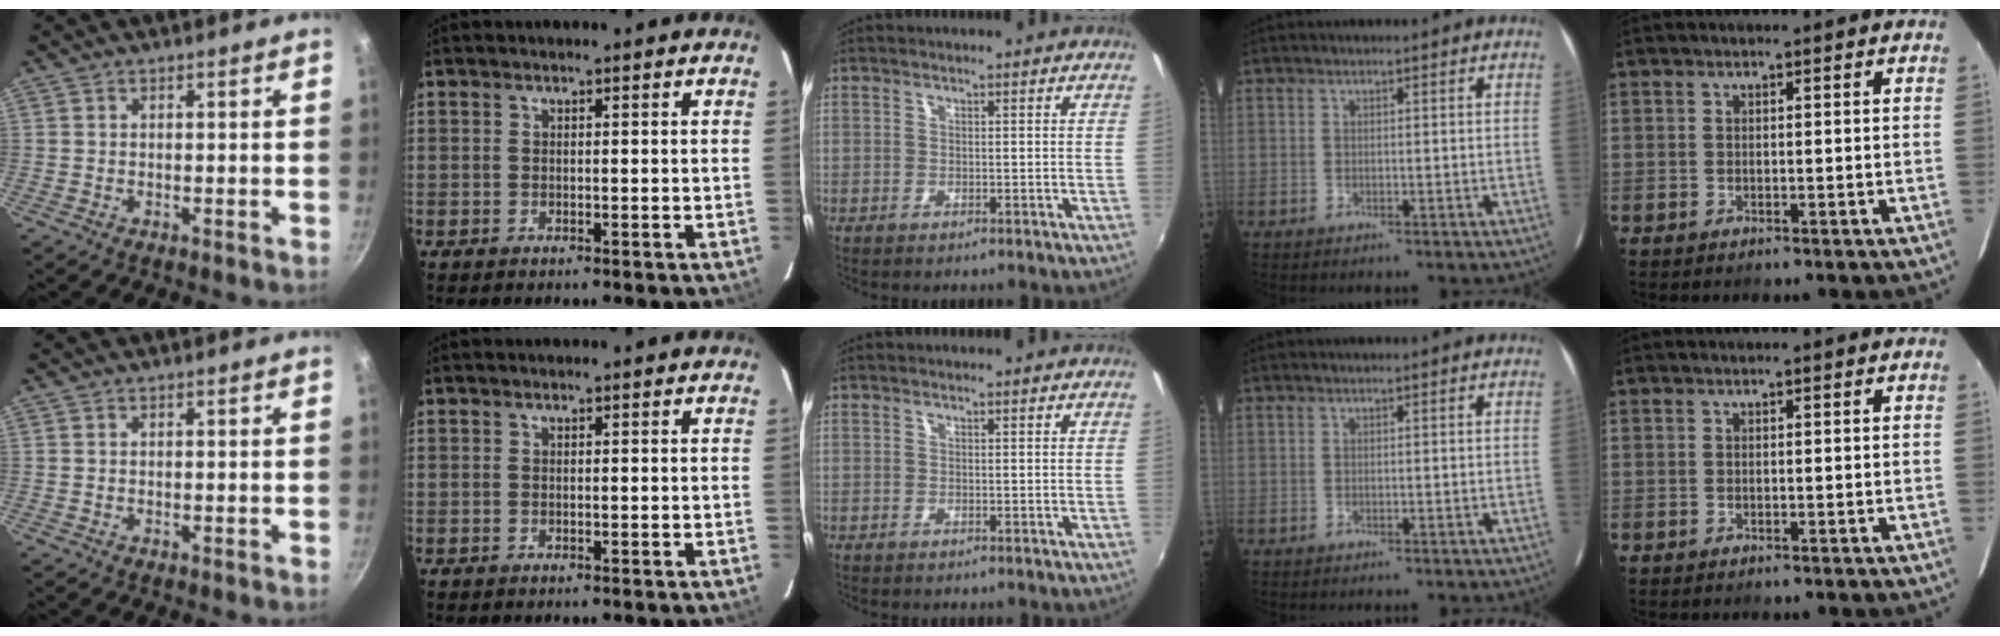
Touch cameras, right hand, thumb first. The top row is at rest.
{}